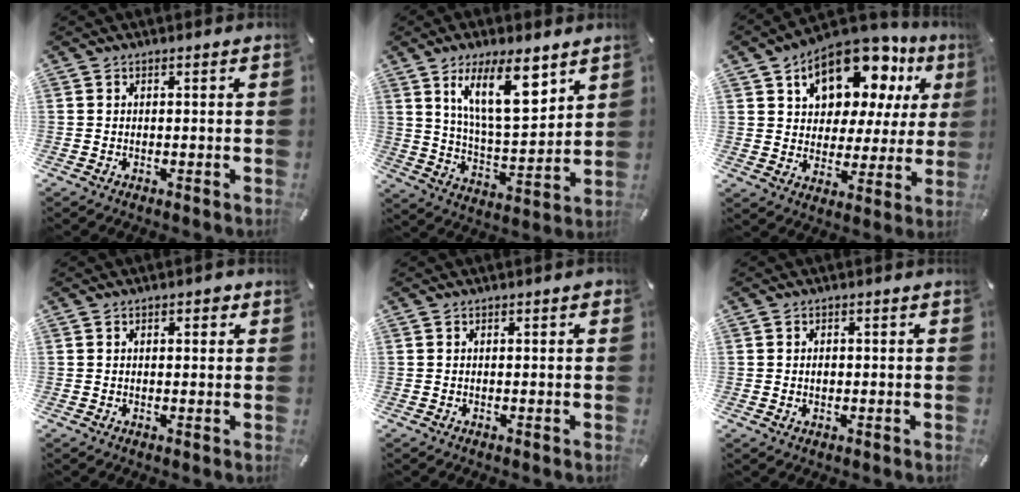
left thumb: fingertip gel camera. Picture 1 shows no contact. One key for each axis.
{"total": 16.6, "fx": 9.3, "fy": 6.3, "fz": 12.1, "tx": -0.213, "ty": -0.038, "tz": 0.156}
{"total": 16.2, "fx": 10.0, "fy": 9.5, "fz": 8.4, "tx": -0.128, "ty": -0.070, "tz": 0.172}
{"total": 1.9, "fx": 0.6, "fy": 1.1, "fz": 1.4, "tx": -0.021, "ty": 0.003, "tz": 0.007}
{"total": 0.6, "fx": 0.0, "fy": 0.2, "fz": 0.5, "tx": -0.009, "ty": 0.001, "tz": 0.000}
{"total": 1.6, "fx": 0.1, "fy": 1.2, "fz": 1.1, "tx": -0.016, "ty": 0.001, "tz": -0.002}